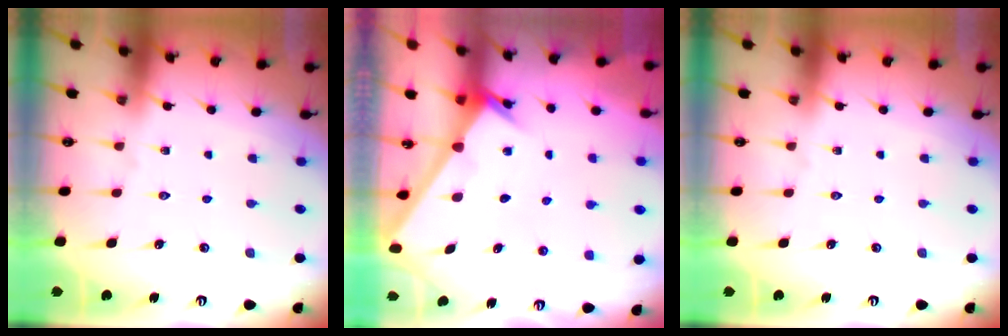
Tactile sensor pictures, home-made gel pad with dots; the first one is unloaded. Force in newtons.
{"total": 2.4, "press": 2.4, "slide": 0.2}
{"total": 0.0}